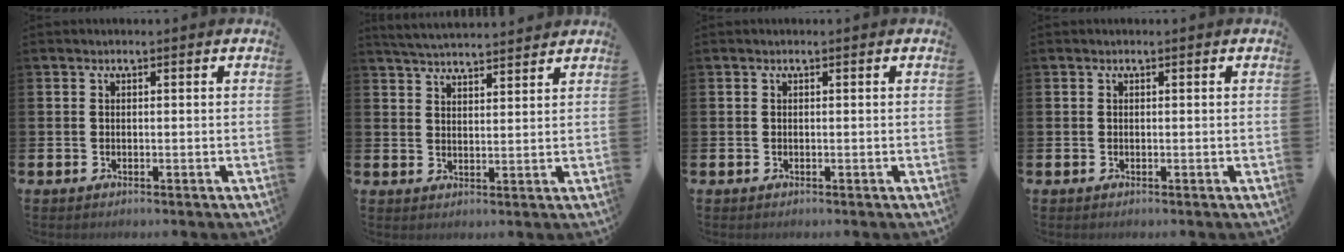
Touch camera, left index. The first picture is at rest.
{"total": 4.2, "force": [4.2, 0.1, 0.2], "torque": [-0.024, -0.019, 0.078]}
{"total": 0.0}
{"total": 0.0}